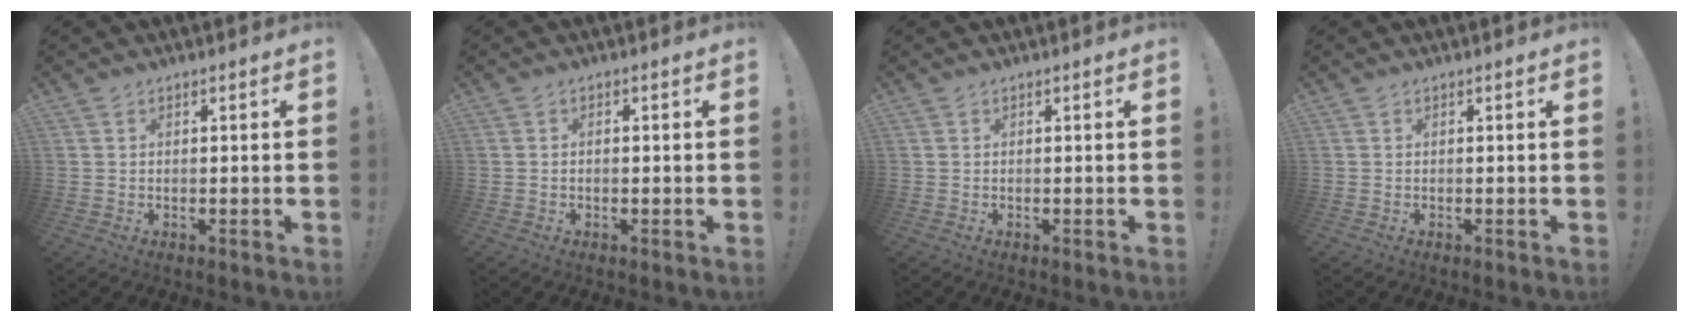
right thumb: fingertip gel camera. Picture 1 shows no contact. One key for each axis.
{"total": 0.8, "fx": -0.5, "fy": 0.4, "fz": 0.5, "tx": -0.012, "ty": 0.001, "tz": -0.008}
{"total": 0.0}
{"total": 0.0}